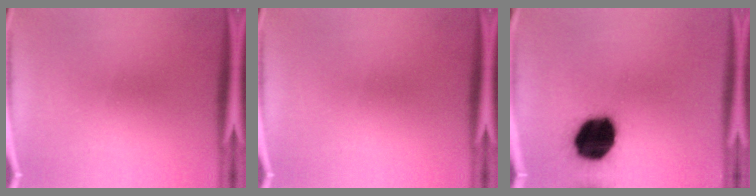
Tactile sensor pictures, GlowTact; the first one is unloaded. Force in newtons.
{"total": 0.0}
{"total": 19.8}